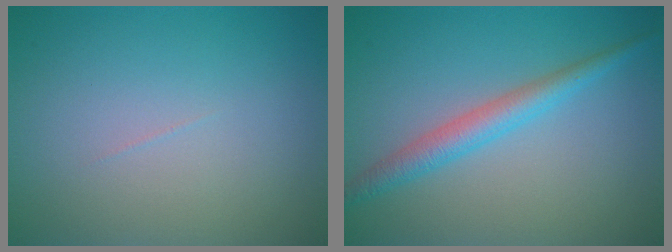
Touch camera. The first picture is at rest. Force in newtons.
{"total": 2.9, "press": 2.9, "slide": 0.0}